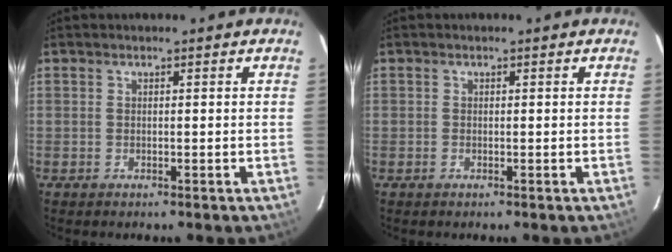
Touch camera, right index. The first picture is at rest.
{"total": 0.0}